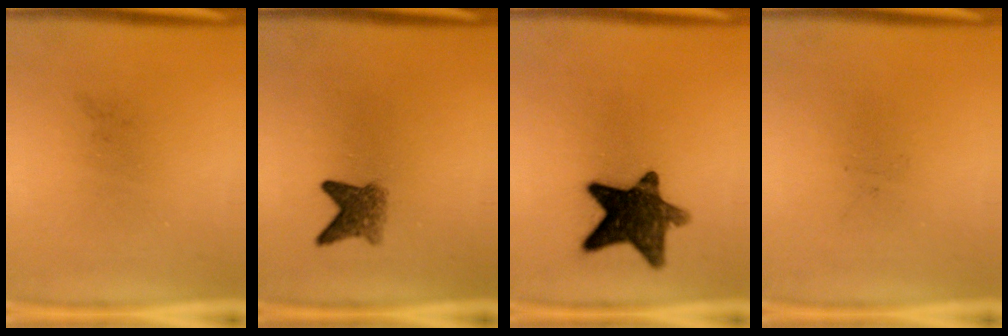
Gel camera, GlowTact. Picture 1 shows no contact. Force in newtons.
{"total": 3.5}
{"total": 13.0}
{"total": 0.0}